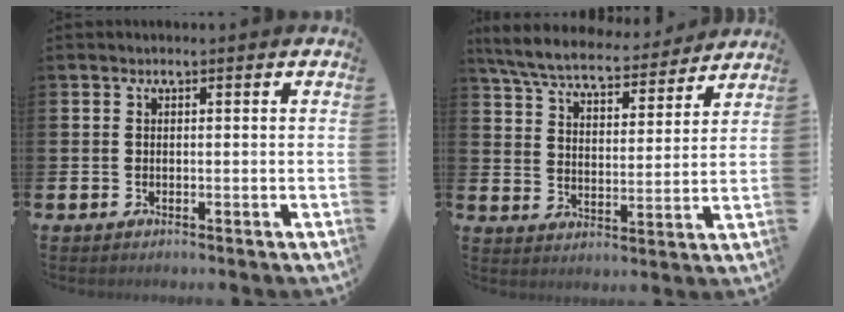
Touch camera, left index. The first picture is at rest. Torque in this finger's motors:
{"motor_torque": [1.07, -1.07, 0.46, 0.21]}